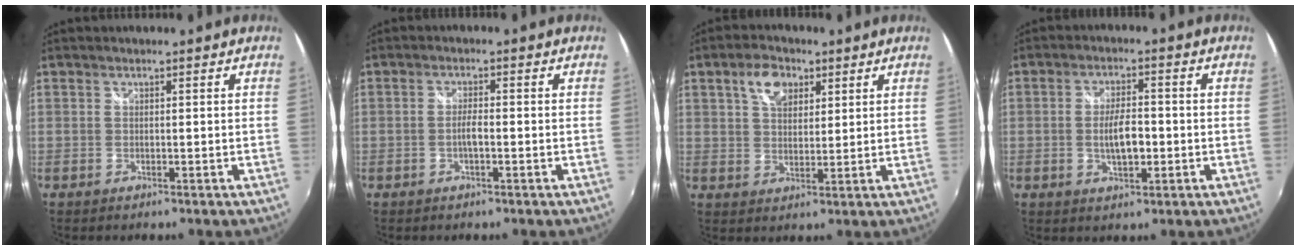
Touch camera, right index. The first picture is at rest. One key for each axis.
{"total": 2.2, "fx": -0.8, "fy": 0.3, "fz": 2.0, "tx": -0.042, "ty": 0.003, "tz": -0.015}
{"total": 6.7, "fx": 3.3, "fy": 4.2, "fz": 4.1, "tx": -0.067, "ty": 0.017, "tz": 0.057}
{"total": 6.1, "fx": -1.1, "fy": 2.3, "fz": 5.5, "tx": -0.105, "ty": 0.000, "tz": -0.015}